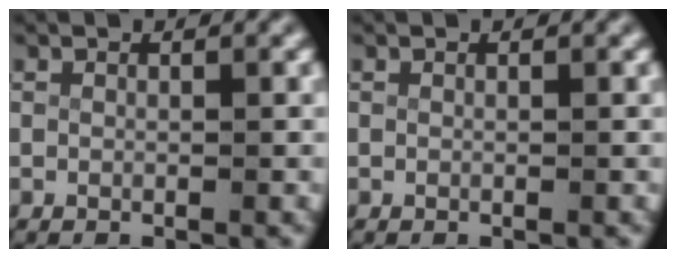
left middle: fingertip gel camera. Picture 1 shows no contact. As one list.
[{"total": 0.0}]